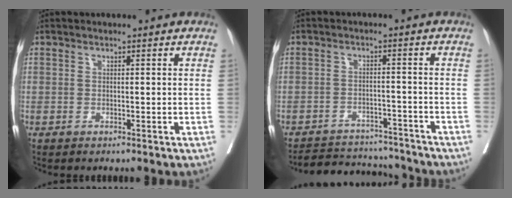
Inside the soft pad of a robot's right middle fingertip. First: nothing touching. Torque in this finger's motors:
{"motor_torque": [0.44, -0.76, 0.03, 0.01]}